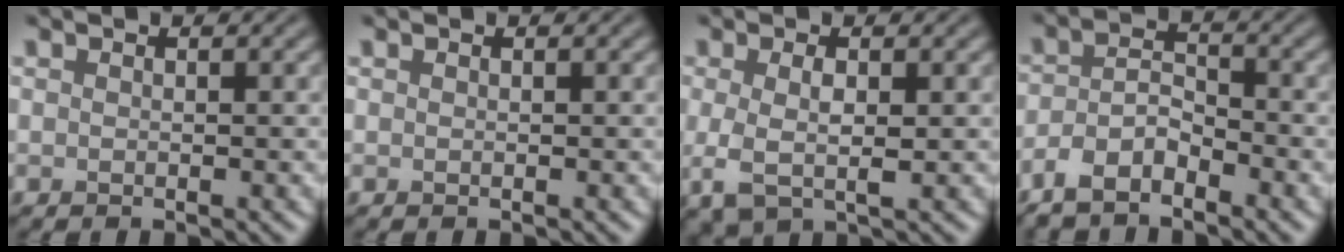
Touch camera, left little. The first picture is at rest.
{"total": 0.0}
{"total": 3.2, "force": [-0.2, 1.3, 2.9], "torque": [-0.070, -0.008, -0.003]}
{"total": 3.7, "force": [-2.7, 1.4, 2.2], "torque": [-0.046, 0.001, -0.060]}